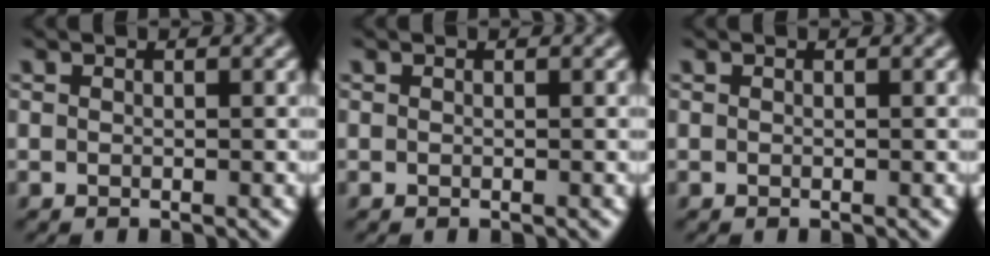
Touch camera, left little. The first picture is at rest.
{"total": 0.0}
{"total": 0.0}